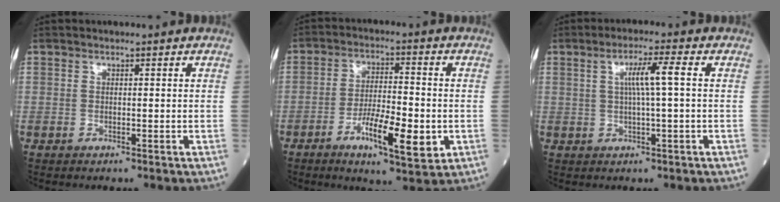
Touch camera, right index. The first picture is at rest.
{"total": 9.7, "force": [-3.3, 2.1, 8.9], "torque": [-0.149, -0.006, -0.055]}
{"total": 5.0, "force": [1.0, -0.3, 4.9], "torque": [-0.085, 0.006, 0.018]}